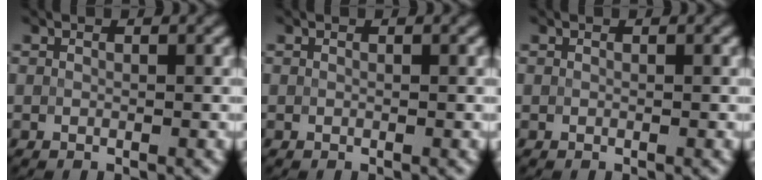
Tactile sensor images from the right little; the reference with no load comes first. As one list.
[{"total": 0.0}, {"total": 0.0}]